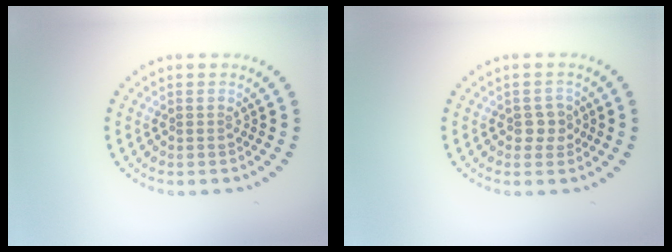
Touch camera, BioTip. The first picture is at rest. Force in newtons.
{"total": 1.5, "press": 1.4, "slide": 0.5}